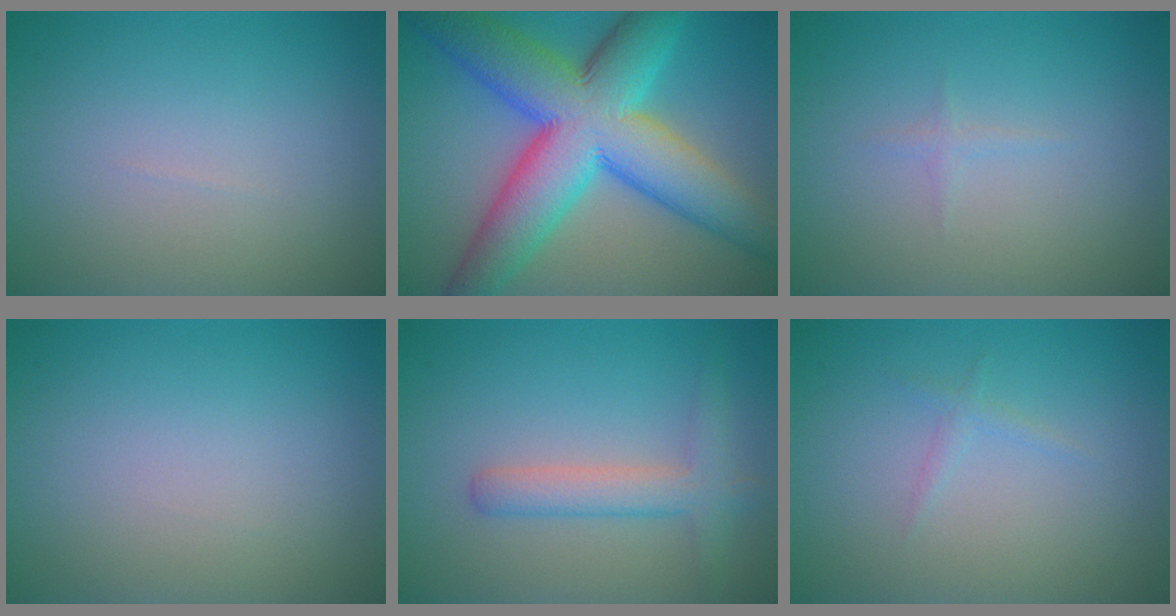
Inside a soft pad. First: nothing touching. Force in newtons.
{"total": 13.5, "press": 13.5, "slide": 0.2}
{"total": 0.6, "press": 0.6, "slide": 0.1}
{"total": 0.0}
{"total": 3.0, "press": 3.0, "slide": 0.2}
{"total": 0.8, "press": 0.8, "slide": 0.0}